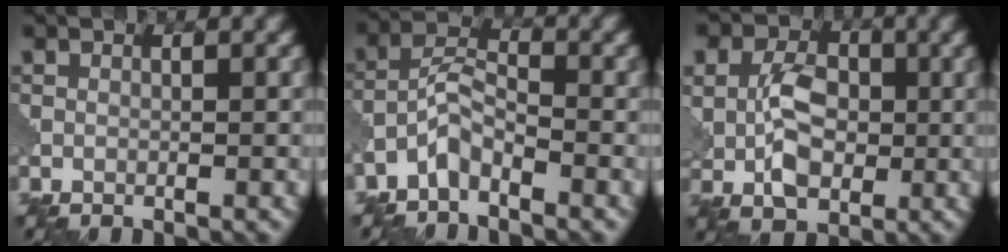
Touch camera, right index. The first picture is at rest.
{"total": 3.0, "force": [-2.2, 0.9, 1.7], "torque": [-0.036, 0.015, -0.055]}
{"total": 6.0, "force": [0.1, 4.3, 4.1], "torque": [-0.075, 0.003, -0.002]}